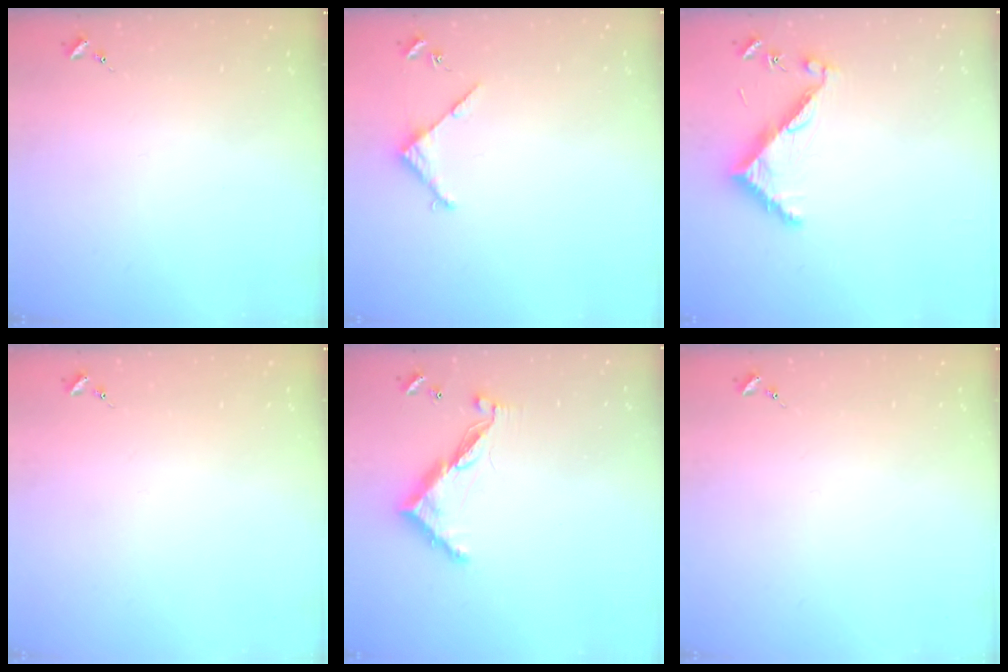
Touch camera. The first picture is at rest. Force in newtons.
{"total": 3.4, "press": 3.4, "slide": 0.4}
{"total": 8.0, "press": 7.9, "slide": 0.4}
{"total": 0.0}
{"total": 9.9, "press": 9.9, "slide": 0.2}
{"total": 0.0}